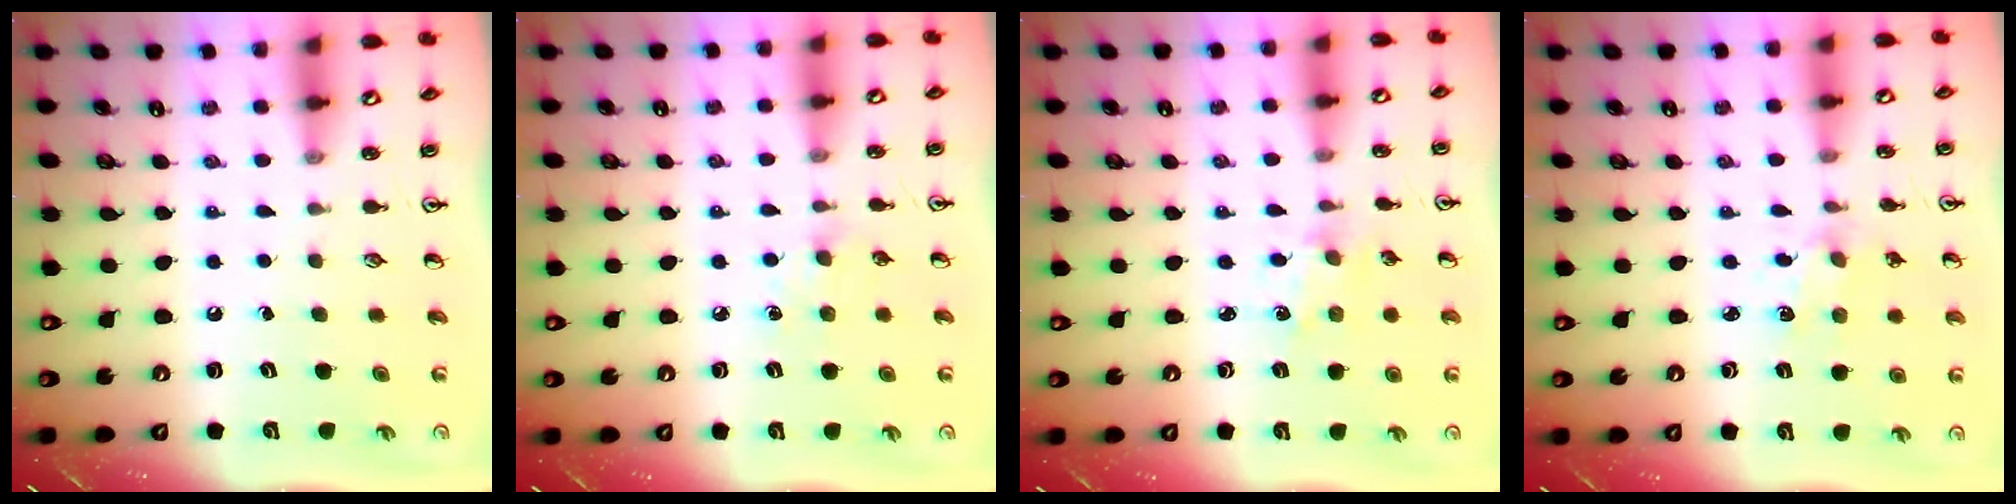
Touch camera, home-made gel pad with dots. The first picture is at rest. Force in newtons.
{"total": 5.2, "press": 5.1, "slide": 0.7}
{"total": 1.5, "press": 1.4, "slide": 0.1}
{"total": 2.0, "press": 2.0, "slide": 0.4}